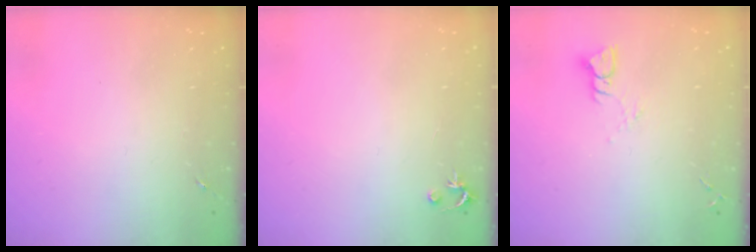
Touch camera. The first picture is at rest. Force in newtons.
{"total": 2.5, "press": 2.5, "slide": 0.2}
{"total": 3.5, "press": 3.5, "slide": 0.3}